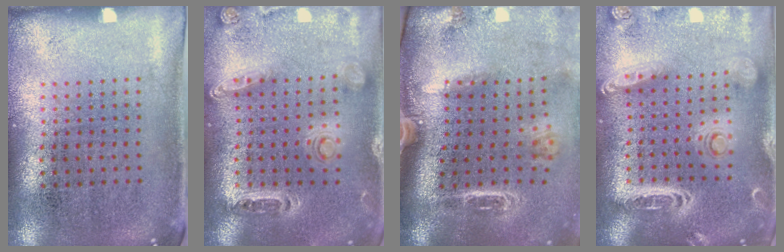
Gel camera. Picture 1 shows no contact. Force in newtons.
{"total": 1.3, "press": 1.3, "slide": 0.2}
{"total": 2.6, "press": 1.9, "slide": 1.7}
{"total": 2.8, "press": 2.5, "slide": 1.4}